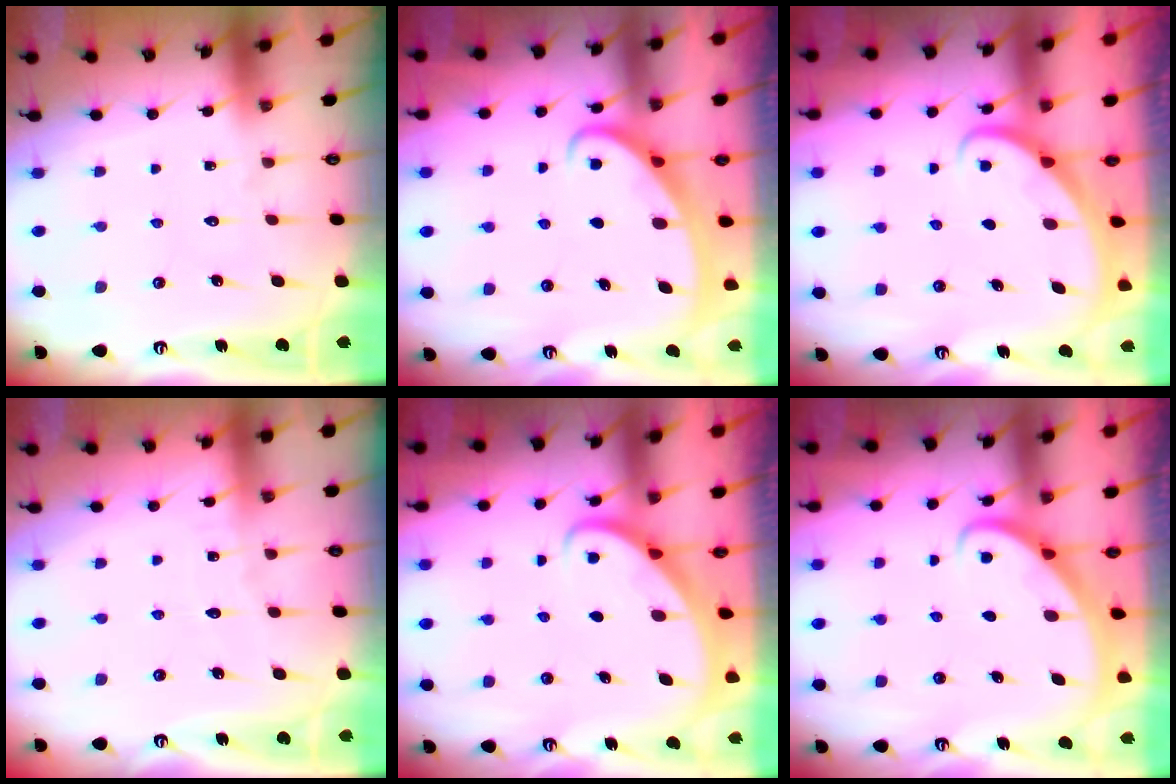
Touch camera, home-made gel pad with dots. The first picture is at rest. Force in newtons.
{"total": 2.6, "press": 2.6, "slide": 0.4}
{"total": 2.2, "press": 2.2, "slide": 0.1}
{"total": 2.3, "press": 2.3, "slide": 0.3}
{"total": 2.3, "press": 2.3, "slide": 0.3}
{"total": 2.9, "press": 2.9, "slide": 0.2}